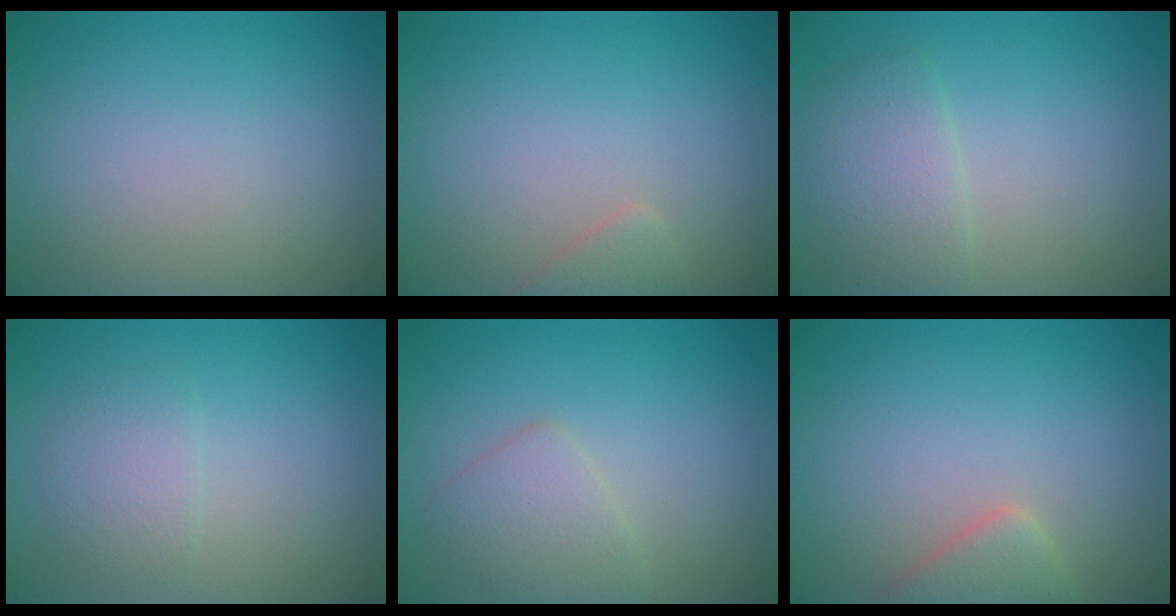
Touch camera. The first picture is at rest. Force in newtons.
{"total": 1.1, "press": 1.1, "slide": 0.1}
{"total": 3.1, "press": 3.1, "slide": 0.1}
{"total": 1.8, "press": 1.8, "slide": 0.1}
{"total": 2.4, "press": 2.4, "slide": 0.0}
{"total": 2.8, "press": 2.7, "slide": 0.1}